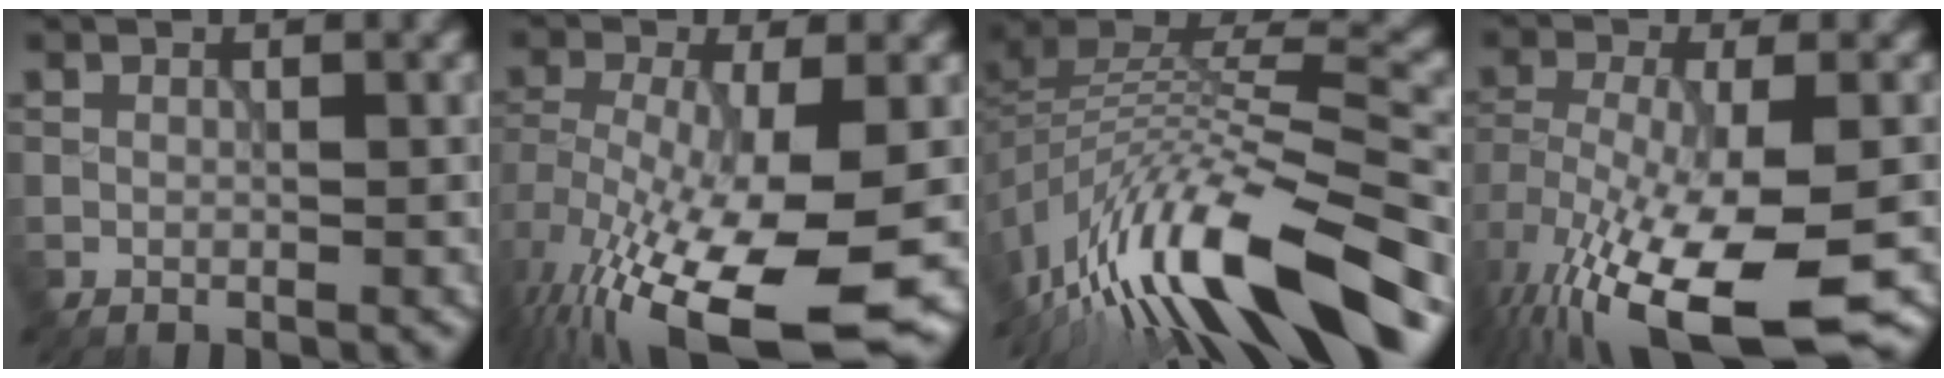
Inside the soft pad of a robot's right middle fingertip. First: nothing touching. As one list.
[{"total": 15.0, "force": [-7.1, 5.2, 12.2], "torque": [-0.252, -0.038, -0.102]}, {"total": 15.1, "force": [-9.5, 4.6, 10.8], "torque": [-0.216, 0.011, -0.156]}, {"total": 14.2, "force": [-7.9, 4.8, 10.7], "torque": [-0.229, -0.049, -0.110]}]